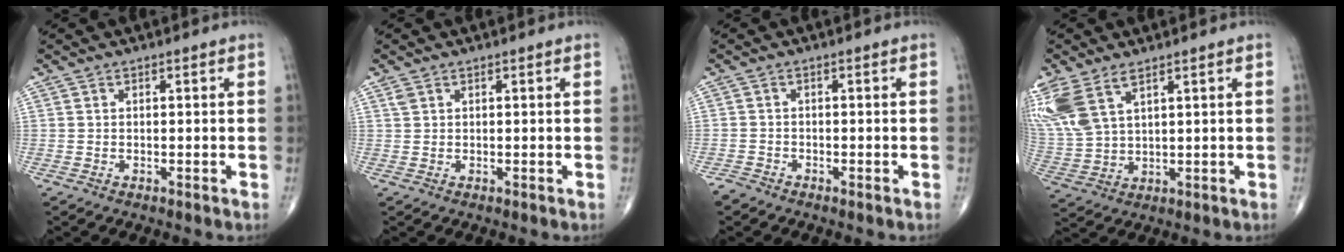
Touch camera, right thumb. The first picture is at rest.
{"total": 1.1, "force": [0.7, 0.6, 0.6], "torque": [-0.012, 0.007, 0.017]}
{"total": 1.5, "force": [-1.4, 0.6, 0.0], "torque": [-0.001, -0.001, -0.032]}
{"total": 13.7, "force": [7.2, 7.1, 9.3], "torque": [-0.237, -0.008, 0.157]}